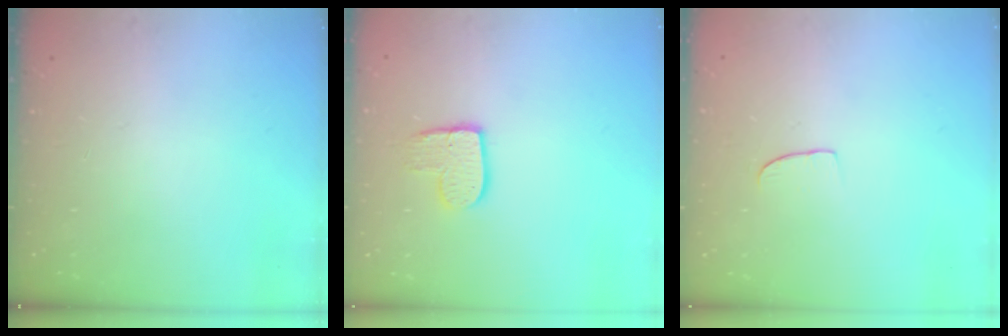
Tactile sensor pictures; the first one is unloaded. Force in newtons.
{"total": 9.1, "press": 9.0, "slide": 0.7}
{"total": 5.2, "press": 5.2, "slide": 0.3}